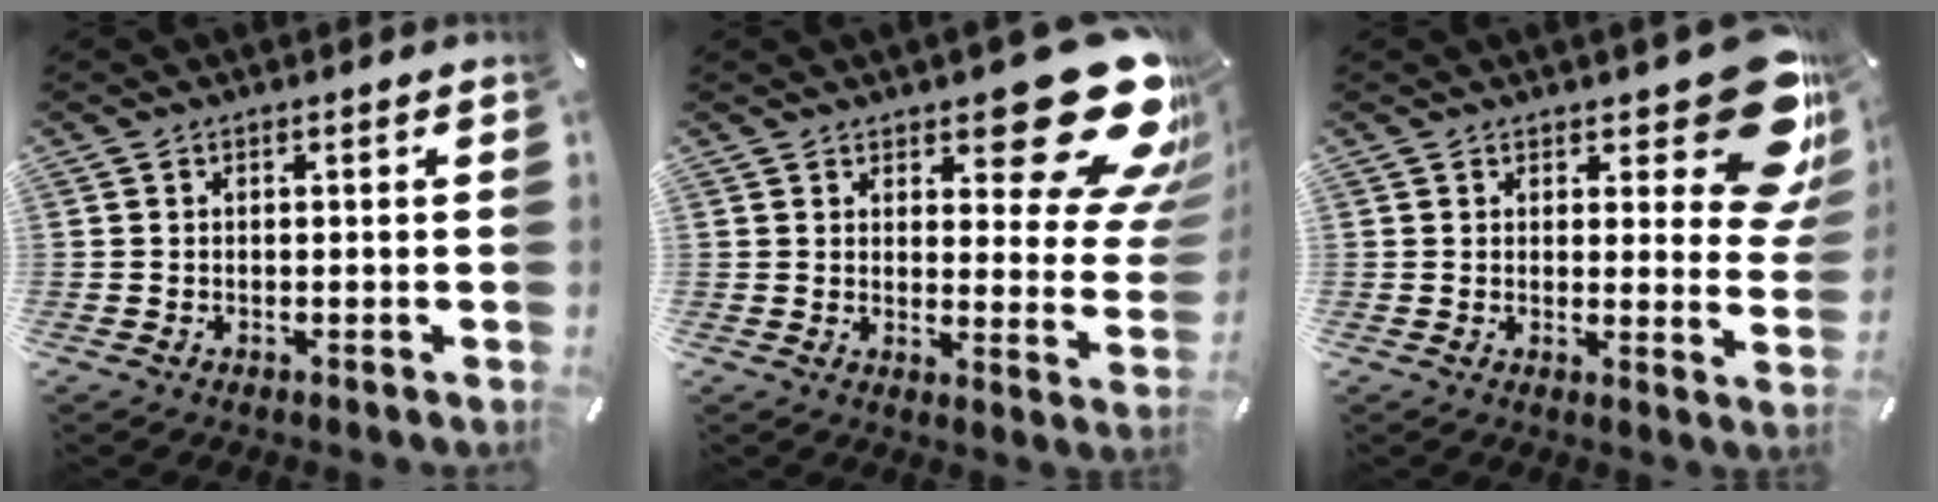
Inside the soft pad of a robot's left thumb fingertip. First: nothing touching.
{"total": 21.8, "force": [13.7, 8.8, 14.5], "torque": [-0.157, -0.107, 0.228]}
{"total": 15.9, "force": [9.5, 6.5, 10.9], "torque": [-0.129, -0.075, 0.164]}